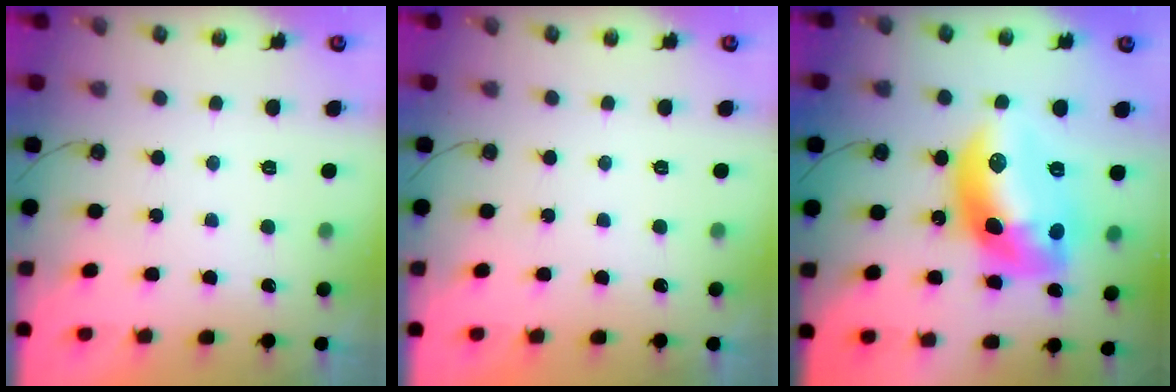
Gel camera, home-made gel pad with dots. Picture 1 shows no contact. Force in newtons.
{"total": 0.0}
{"total": 18.8, "press": 18.7, "slide": 1.0}